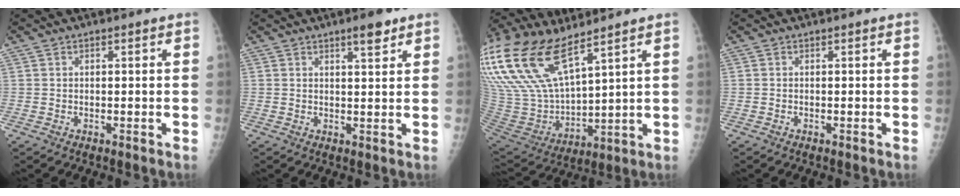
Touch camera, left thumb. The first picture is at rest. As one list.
[{"total": 3.9, "force": [2.6, 1.0, 2.7], "torque": [-0.034, -0.015, 0.038]}, {"total": 23.3, "force": [14.6, 9.2, 15.6], "torque": [-0.346, -0.035, 0.292]}, {"total": 0.0}]